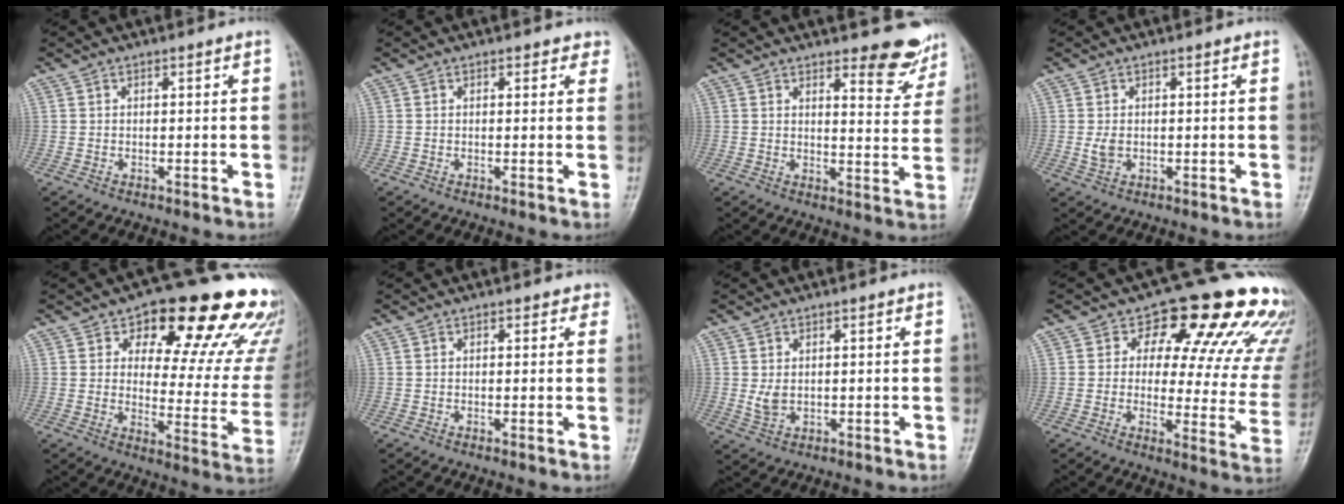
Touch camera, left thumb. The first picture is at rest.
{"total": 1.8, "force": [1.2, 1.1, 0.8], "torque": [0.014, -0.003, 0.007]}
{"total": 7.5, "force": [6.3, 2.4, 3.4], "torque": [-0.017, -0.055, 0.074]}
{"total": 2.4, "force": [0.1, 1.7, 1.8], "torque": [-0.032, -0.005, 0.003]}
{"total": 23.0, "force": [15.3, 10.1, 13.9], "torque": [-0.121, -0.078, 0.189]}
{"total": 1.5, "force": [0.9, 1.0, 0.7], "torque": [0.012, -0.002, 0.005]}
{"total": 3.2, "force": [0.7, 2.0, 2.3], "torque": [-0.038, -0.010, 0.018]}
{"total": 20.1, "force": [13.2, 9.5, 11.9], "torque": [-0.086, -0.058, 0.142]}